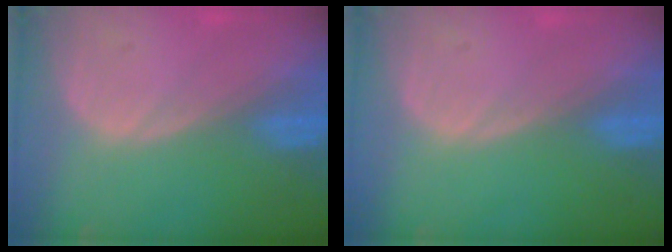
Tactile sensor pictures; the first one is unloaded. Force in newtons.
{"total": 0.0}